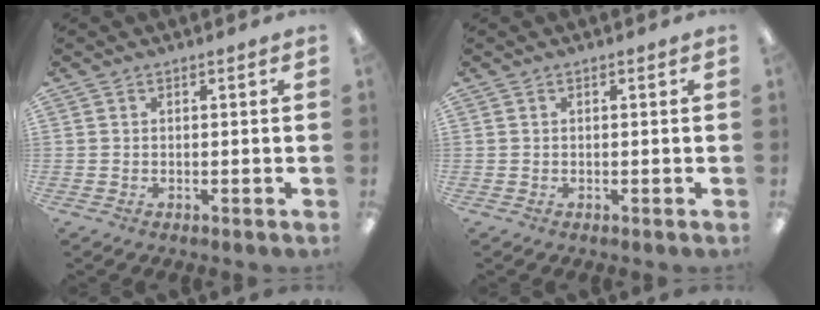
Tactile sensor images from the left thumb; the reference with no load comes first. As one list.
[{"total": 0.0}]